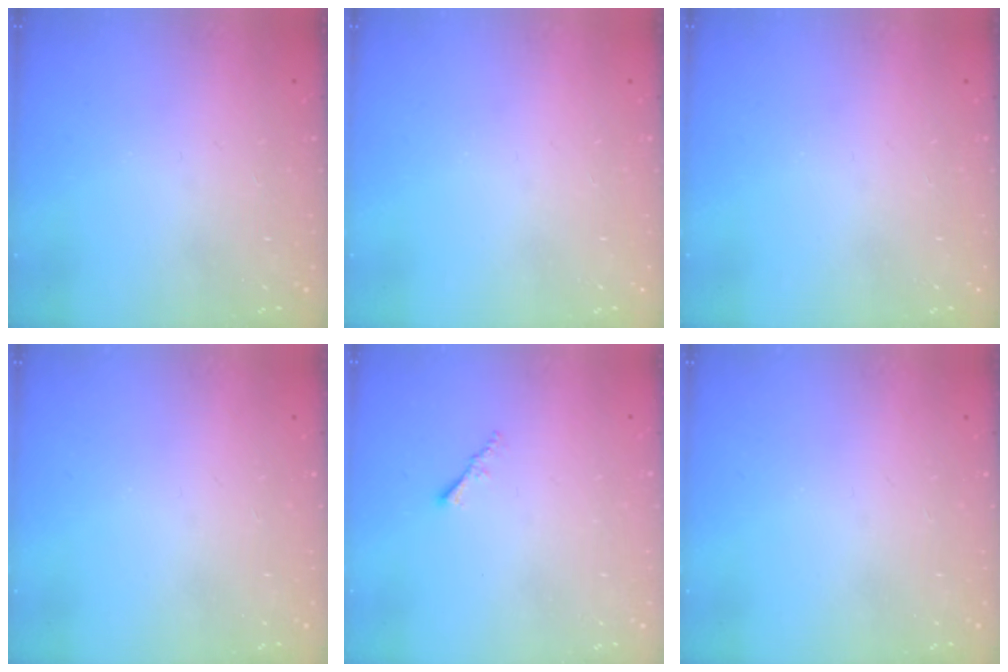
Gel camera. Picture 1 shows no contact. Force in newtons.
{"total": 0.0}
{"total": 0.0}
{"total": 0.0}
{"total": 1.2, "press": 1.1, "slide": 0.4}
{"total": 0.0}